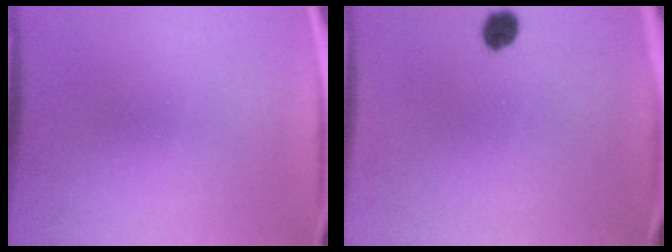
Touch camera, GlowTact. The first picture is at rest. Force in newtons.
{"total": 3.8}